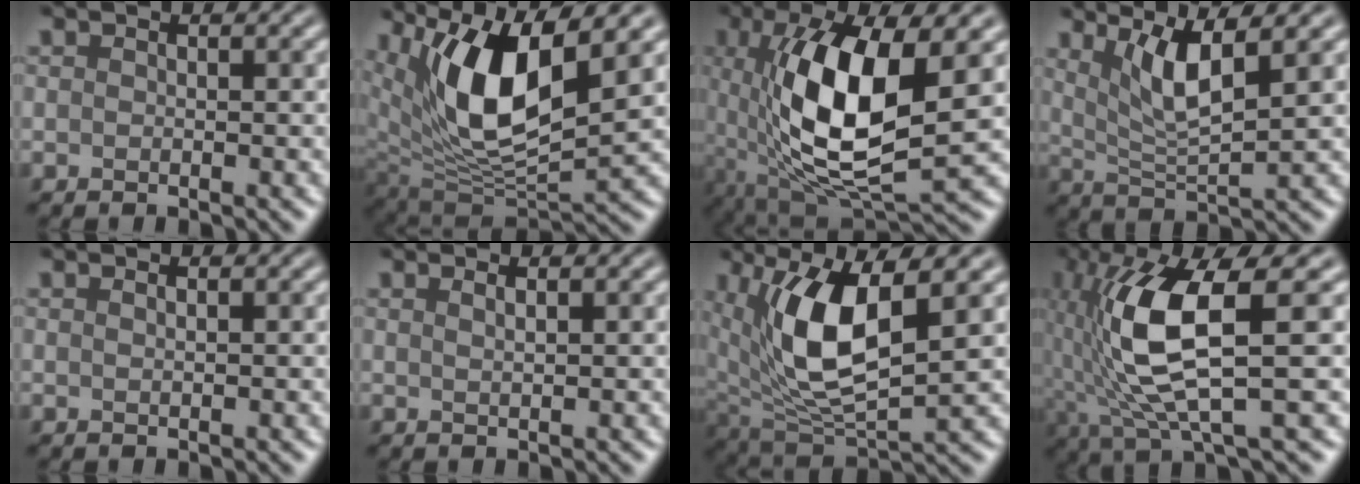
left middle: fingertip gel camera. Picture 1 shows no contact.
{"total": 10.1, "force": [3.8, 4.0, 8.4], "torque": [-0.157, -0.017, 0.069]}
{"total": 11.7, "force": [0.9, 4.5, 10.8], "torque": [-0.205, -0.010, 0.018]}
{"total": 4.9, "force": [2.2, 1.0, 4.2], "torque": [-0.078, -0.005, 0.043]}
{"total": 0.6, "force": [0.3, 0.2, 0.4], "torque": [-0.003, 0.000, 0.001]}
{"total": 1.2, "force": [0.7, 0.4, 0.8], "torque": [-0.004, 0.002, 0.005]}
{"total": 9.2, "force": [2.8, 3.5, 8.1], "torque": [-0.168, -0.011, 0.052]}
{"total": 9.4, "force": [0.6, 2.6, 9.0], "torque": [-0.180, -0.005, 0.016]}